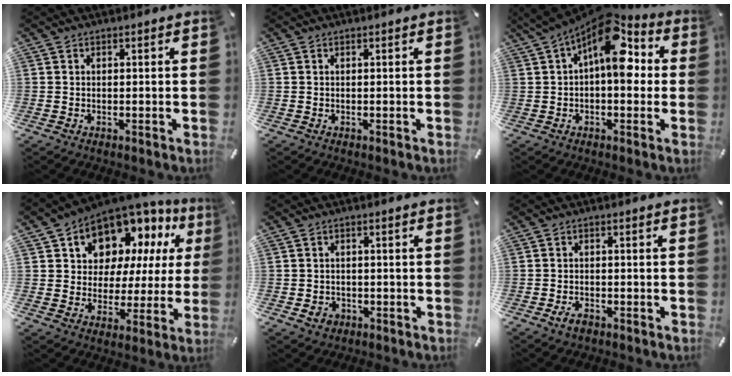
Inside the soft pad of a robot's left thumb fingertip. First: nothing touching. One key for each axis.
{"total": 0.0}
{"total": 14.6, "fx": 5.1, "fy": 7.3, "fz": 11.5, "tx": -0.179, "ty": -0.037, "tz": 0.086}
{"total": 11.3, "fx": 8.5, "fy": 7.1, "fz": 2.5, "tx": -0.061, "ty": -0.082, "tz": 0.157}
{"total": 3.0, "fx": -1.2, "fy": 2.5, "fz": 1.0, "tx": -0.017, "ty": 0.005, "tz": -0.024}
{"total": 2.7, "fx": -1.7, "fy": 1.5, "fz": 1.6, "tx": -0.035, "ty": 0.005, "tz": -0.033}